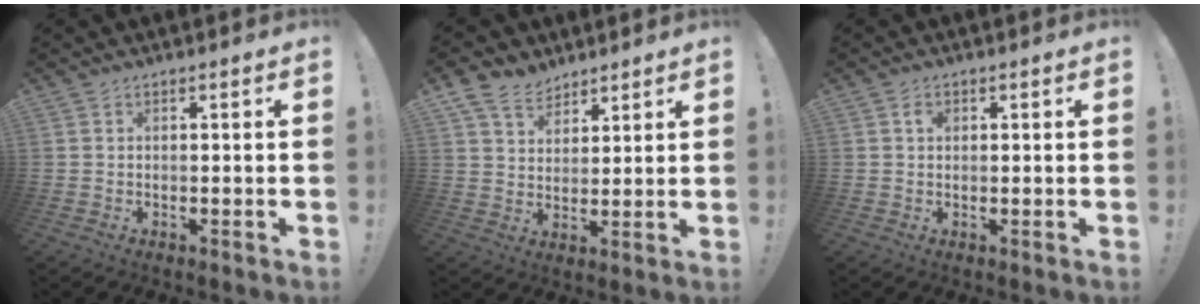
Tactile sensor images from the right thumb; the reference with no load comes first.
{"total": 8.7, "force": [6.4, 5.3, 2.4], "torque": [-0.050, -0.037, 0.128]}
{"total": 1.5, "force": [0.5, 1.1, 0.8], "torque": [-0.009, 0.003, 0.006]}